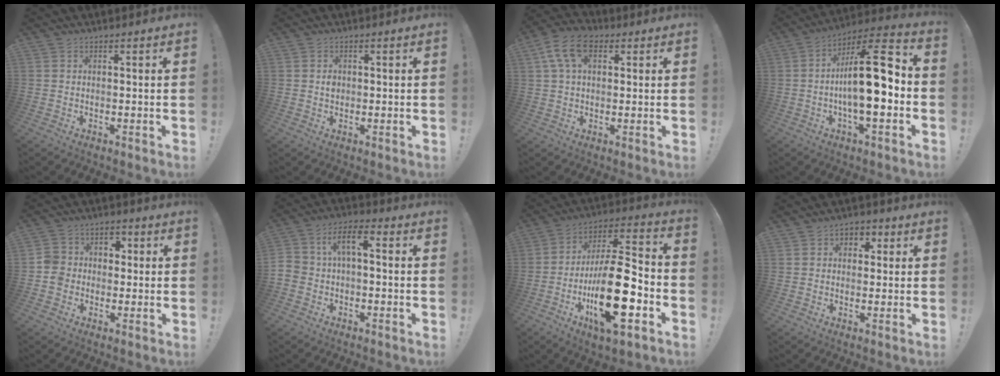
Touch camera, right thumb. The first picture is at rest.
{"total": 1.8, "force": [-0.1, 1.5, 1.0], "torque": [-0.012, 0.002, -0.003]}
{"total": 11.1, "force": [4.0, 6.7, 7.8], "torque": [-0.144, 0.008, 0.078]}
{"total": 20.1, "force": [-1.8, 7.1, 18.8], "torque": [-0.290, 0.008, -0.034]}
{"total": 7.6, "force": [-1.9, 7.2, 1.7], "torque": [-0.008, 0.030, -0.032]}
{"total": 6.6, "force": [-1.0, 4.4, 4.8], "torque": [-0.106, 0.020, -0.016]}
{"total": 23.6, "force": [-8.1, 9.4, 20.0], "torque": [-0.343, 0.043, -0.125]}
{"total": 3.8, "force": [0.4, 3.4, 1.6], "torque": [-0.019, 0.006, 0.005]}